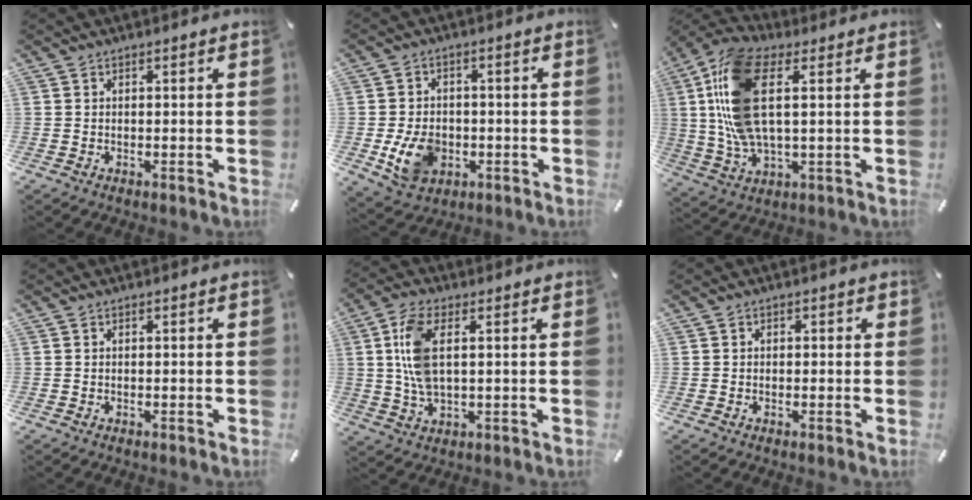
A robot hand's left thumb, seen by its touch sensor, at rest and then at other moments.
{"total": 9.2, "force": [-2.0, 7.2, 5.3], "torque": [-0.103, 0.008, -0.034]}
{"total": 17.3, "force": [4.0, 8.1, 14.8], "torque": [-0.328, -0.006, 0.073]}
{"total": 0.0}
{"total": 9.3, "force": [1.7, 4.4, 8.0], "torque": [-0.182, 0.000, 0.026]}
{"total": 1.0, "force": [-0.2, 0.9, 0.3], "torque": [-0.006, 0.005, -0.006]}